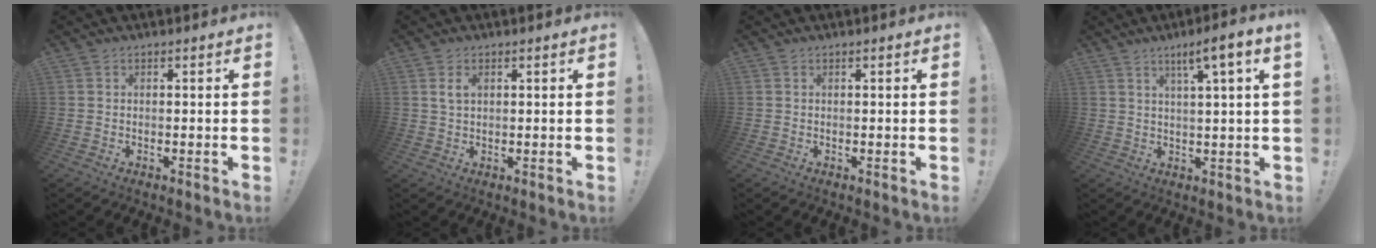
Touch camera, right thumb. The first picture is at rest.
{"total": 3.0, "force": [1.1, 1.6, 2.3], "torque": [-0.041, 0.001, 0.019]}
{"total": 0.0}
{"total": 6.3, "force": [3.1, -0.7, 5.4], "torque": [-0.081, -0.014, 0.041]}